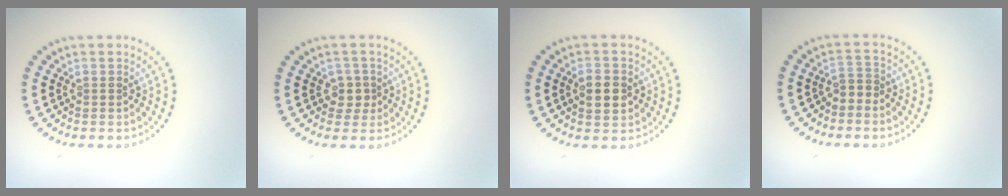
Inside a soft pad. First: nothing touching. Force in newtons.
{"total": 1.5, "press": 1.2, "slide": 1.0}
{"total": 2.8, "press": 2.8, "slide": 0.0}
{"total": 1.5, "press": 1.1, "slide": 1.0}